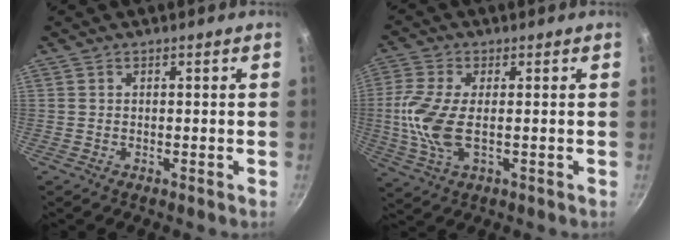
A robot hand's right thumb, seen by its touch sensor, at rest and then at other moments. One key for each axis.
{"total": 9.6, "fx": -0.4, "fy": 4.3, "fz": 8.6, "tx": -0.198, "ty": -0.002, "tz": -0.013}